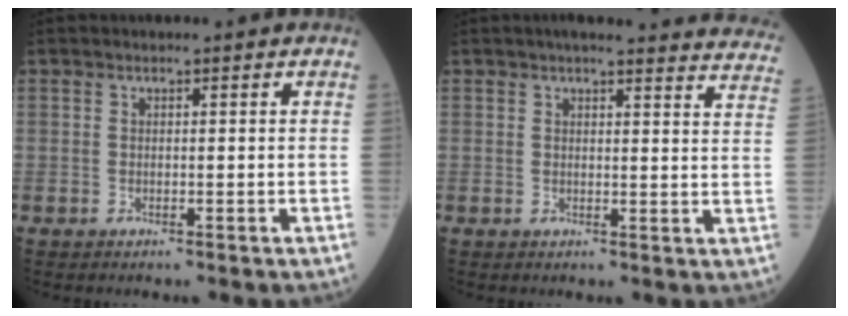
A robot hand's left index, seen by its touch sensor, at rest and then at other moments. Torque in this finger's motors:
{"motor_torque": [-0.60, -1.02, -0.14, 0.00]}